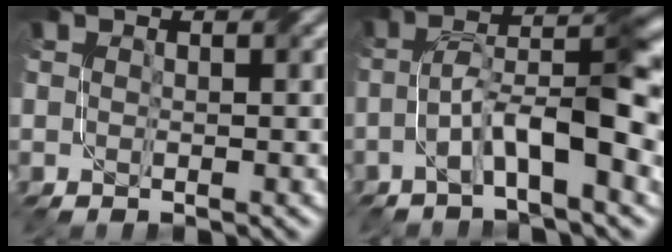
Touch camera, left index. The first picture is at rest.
{"total": 7.8, "force": [-2.3, 1.9, 7.2], "torque": [-0.125, 0.023, -0.043]}